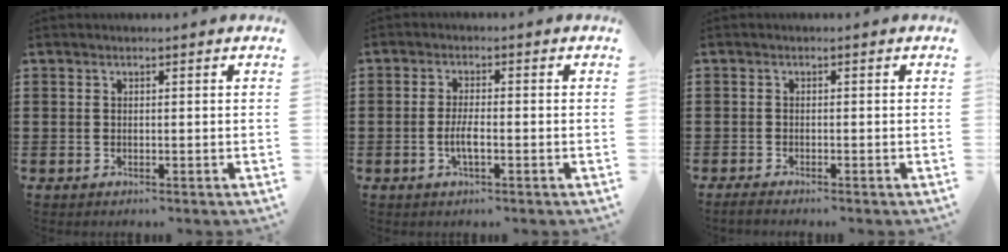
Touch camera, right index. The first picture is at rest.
{"total": 3.1, "force": [-1.0, 0.7, 2.8], "torque": [-0.063, -0.004, -0.023]}
{"total": 1.0, "force": [-1.0, 0.1, 0.1], "torque": [-0.005, 0.000, -0.019]}